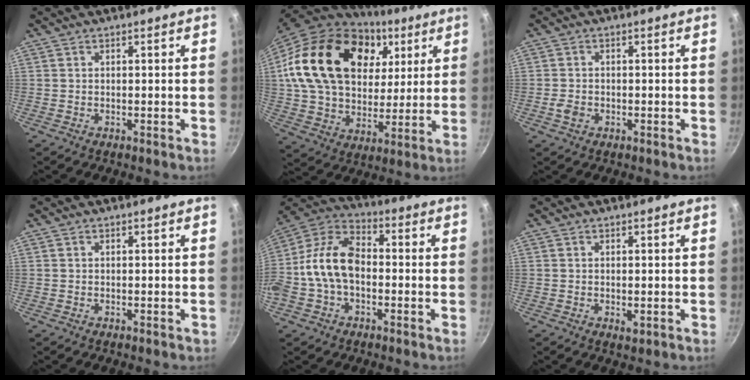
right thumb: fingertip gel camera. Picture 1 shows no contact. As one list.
[{"total": 29.1, "force": [10.0, 19.7, 18.9], "torque": [-0.319, -0.008, 0.173]}, {"total": 2.2, "force": [-0.9, 1.7, 1.2], "torque": [-0.025, 0.008, -0.018]}, {"total": 0.0}, {"total": 13.3, "force": [-1.5, 8.7, 10.0], "torque": [-0.172, 0.044, -0.048]}, {"total": 1.3, "force": [-0.1, 0.6, 1.1], "torque": [-0.018, -0.003, 0.000]}]